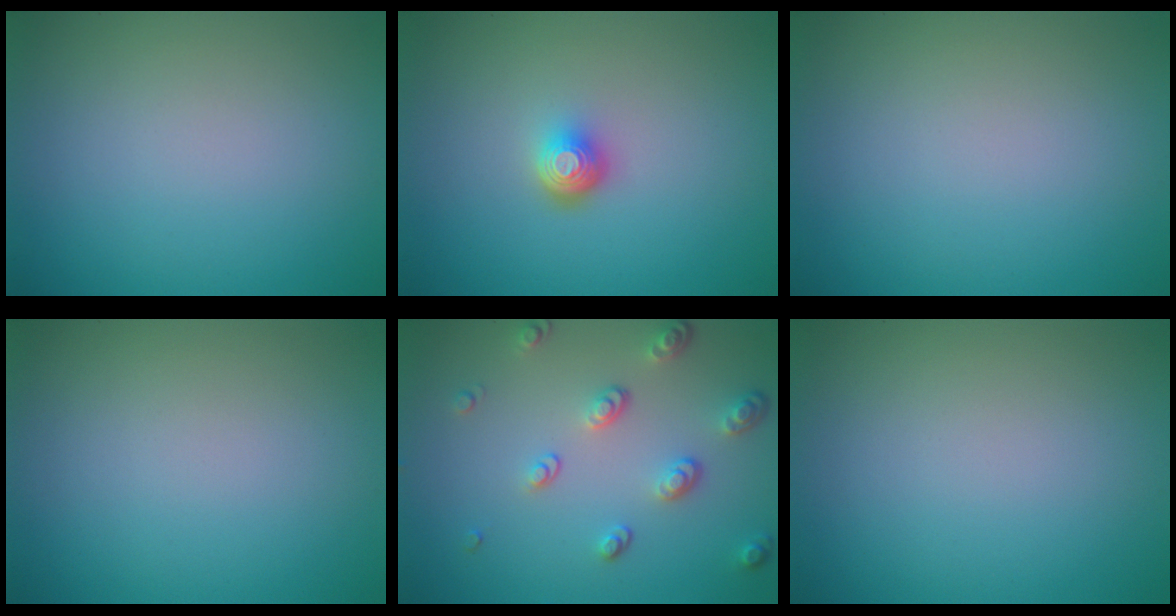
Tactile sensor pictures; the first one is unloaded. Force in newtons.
{"total": 2.3, "press": 1.5, "slide": 1.7}
{"total": 0.0}
{"total": 0.0}
{"total": 3.4, "press": 2.7, "slide": 2.2}
{"total": 0.0}